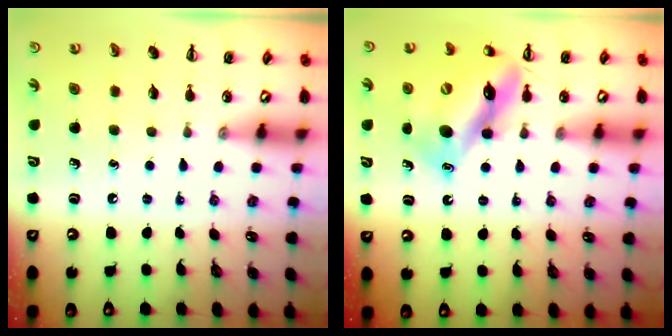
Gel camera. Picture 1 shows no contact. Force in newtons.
{"total": 13.7, "press": 13.2, "slide": 3.4}